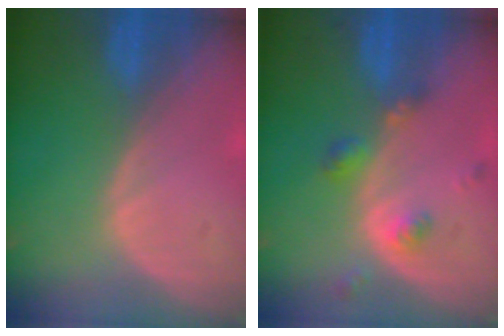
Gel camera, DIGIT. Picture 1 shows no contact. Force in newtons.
{"total": 4.6, "press": 4.1, "slide": 2.1}